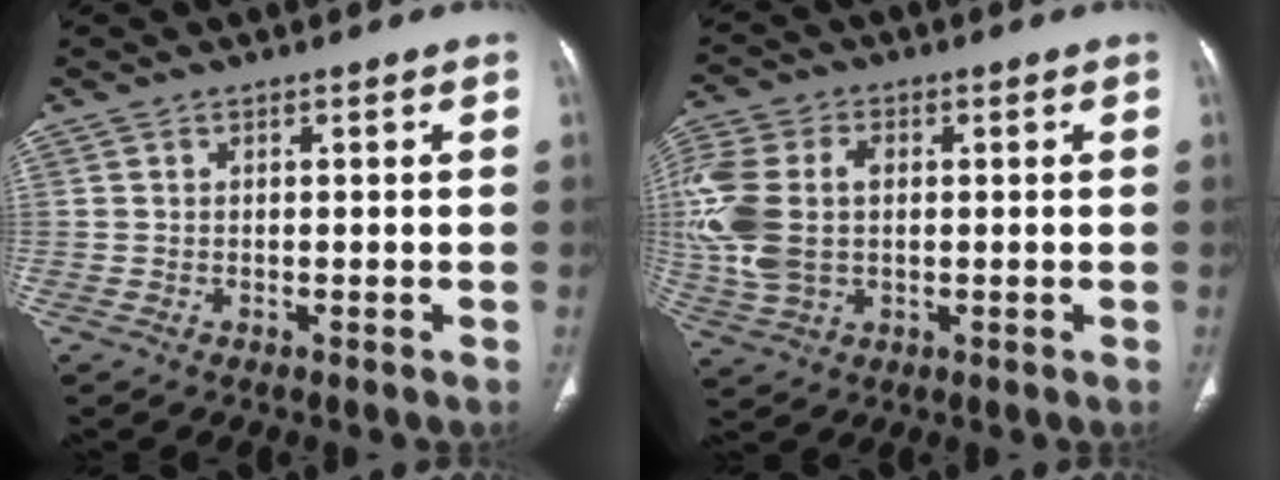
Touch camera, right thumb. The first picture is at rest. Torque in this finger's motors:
{"motor_torque": [0.99, 2.21, 1.65, -0.05, 0.71]}